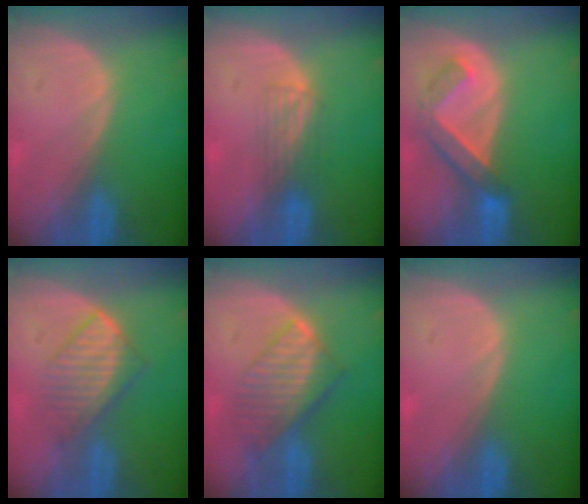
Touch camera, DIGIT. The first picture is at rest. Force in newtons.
{"total": 2.9, "press": 2.6, "slide": 1.2}
{"total": 5.6, "press": 5.6, "slide": 0.3}
{"total": 6.0, "press": 5.9, "slide": 1.1}
{"total": 7.6, "press": 6.9, "slide": 3.2}
{"total": 0.0}